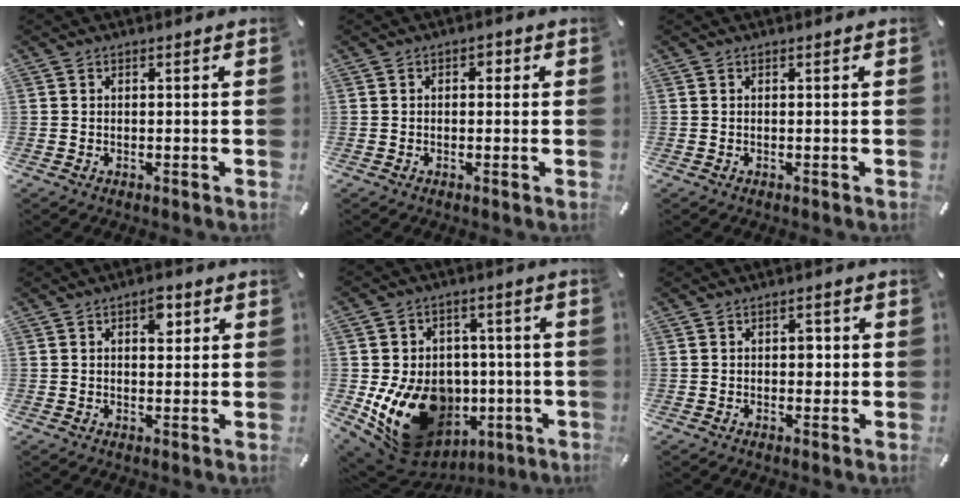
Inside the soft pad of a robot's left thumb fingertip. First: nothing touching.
{"total": 1.6, "force": [-0.1, 1.2, 1.0], "torque": [-0.014, 0.005, -0.007]}
{"total": 0.0}
{"total": 4.3, "force": [1.6, 2.4, 3.2], "torque": [-0.037, -0.005, 0.019]}
{"total": 18.2, "force": [-4.3, 14.7, 9.7], "torque": [-0.181, 0.013, -0.050]}
{"total": 2.5, "force": [0.1, 1.8, 1.8], "torque": [-0.012, -0.003, -0.007]}